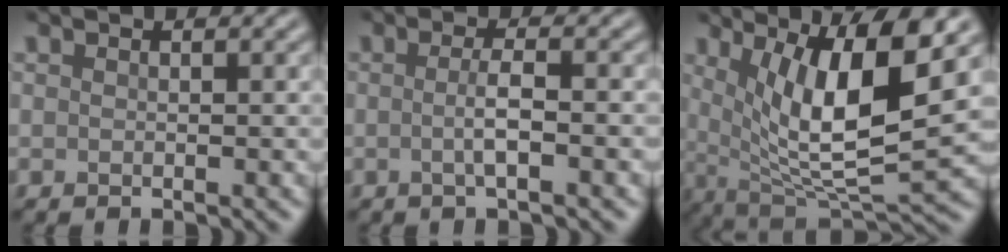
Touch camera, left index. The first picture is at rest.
{"total": 2.5, "force": [-0.5, 0.5, 2.4], "torque": [-0.043, -0.002, -0.013]}
{"total": 10.0, "force": [2.8, 2.8, 9.2], "torque": [-0.153, -0.015, 0.054]}